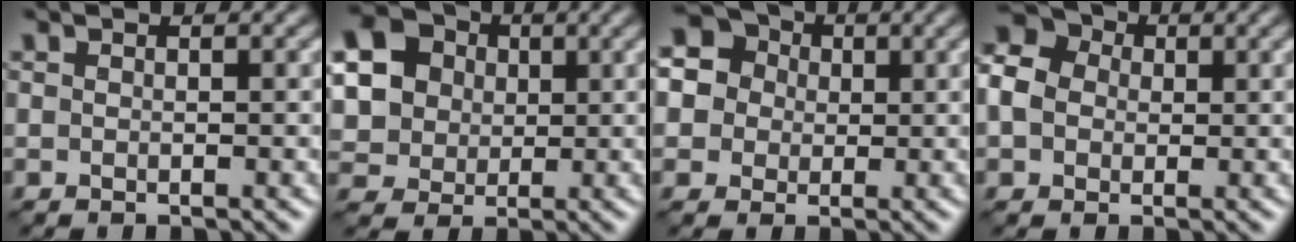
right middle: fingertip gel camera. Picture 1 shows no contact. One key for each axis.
{"total": 13.7, "fx": 3.5, "fy": 12.1, "fz": 5.4, "tx": -0.162, "ty": 0.022, "tz": 0.058}
{"total": 10.5, "fx": 3.5, "fy": 9.2, "fz": 3.7, "tx": -0.107, "ty": 0.046, "tz": 0.045}
{"total": 7.0, "fx": 1.0, "fy": 6.0, "fz": 3.5, "tx": -0.086, "ty": 0.032, "tz": -0.003}